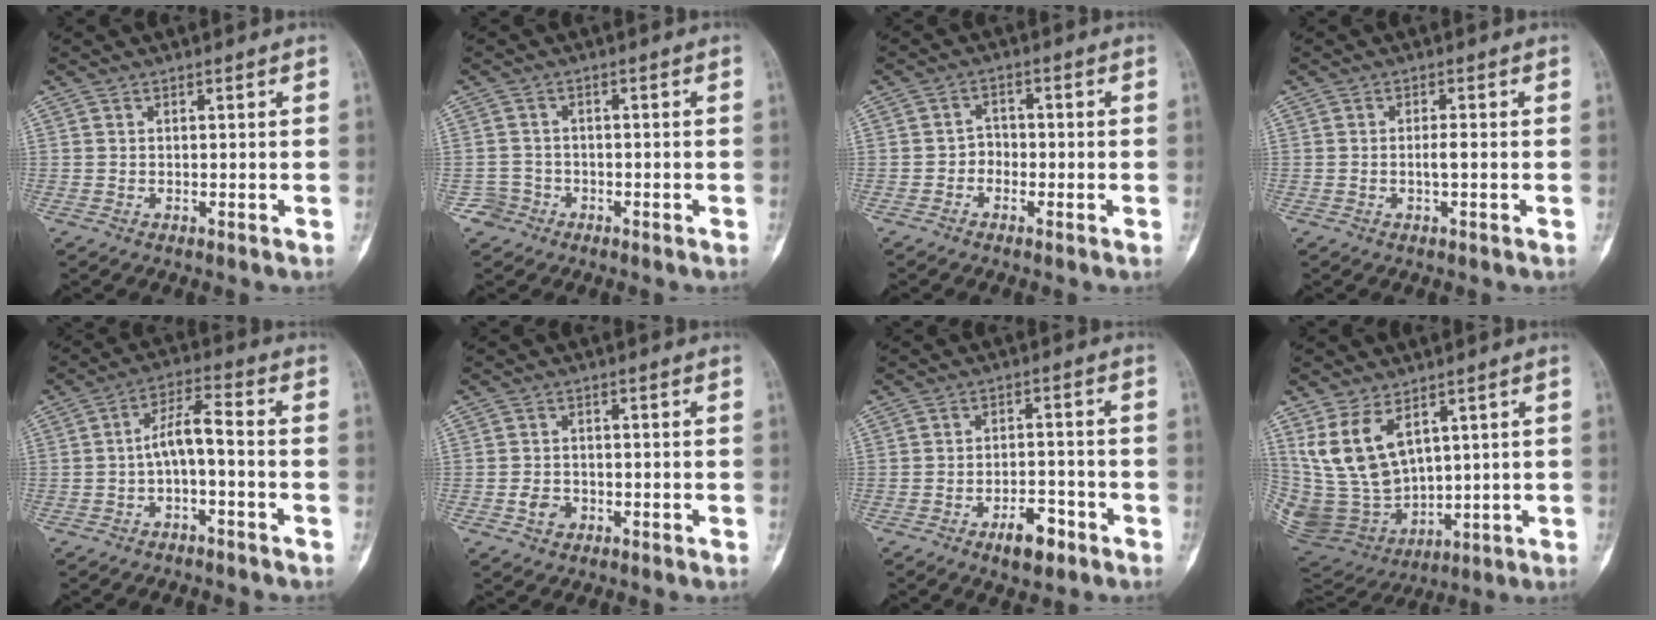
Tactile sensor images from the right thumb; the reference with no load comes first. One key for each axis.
{"total": 2.8, "fx": -1.5, "fy": 2.3, "fz": -0.4, "tx": 0.022, "ty": 0.015, "tz": -0.031}
{"total": 2.6, "fx": -1.2, "fy": 2.1, "fz": 0.9, "tx": 0.011, "ty": 0.015, "tz": -0.032}
{"total": 1.7, "fx": -0.3, "fy": 0.3, "fz": 1.7, "tx": -0.031, "ty": 0.002, "tz": -0.007}
{"total": 6.2, "fx": -1.9, "fy": 1.9, "fz": 5.6, "tx": -0.104, "ty": 0.048, "tz": -0.036}
{"total": 3.3, "fx": -1.3, "fy": 2.7, "fz": 1.5, "tx": -0.014, "ty": 0.011, "tz": -0.021}
{"total": 6.2, "fx": -3.7, "fy": 2.9, "fz": 4.1, "tx": -0.049, "ty": 0.025, "tz": -0.056}
{"total": 16.1, "fx": 6.0, "fy": 10.4, "fz": 10.7, "tx": -0.186, "ty": -0.031, "tz": 0.150}